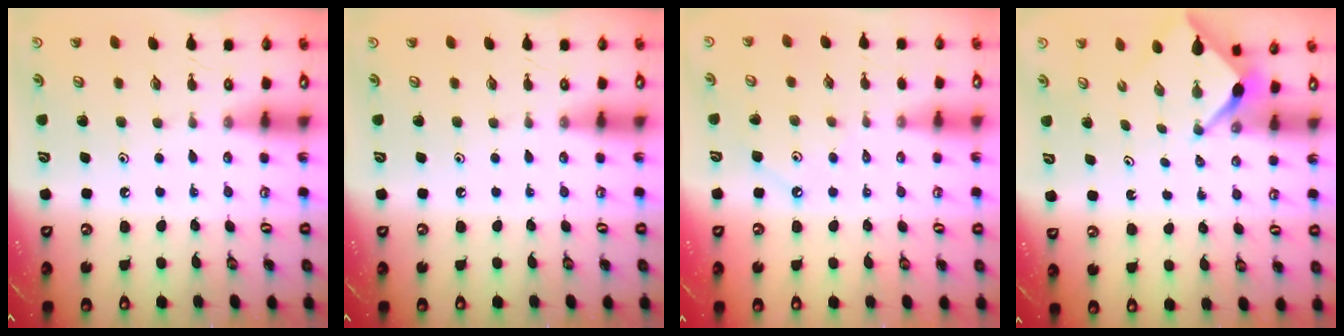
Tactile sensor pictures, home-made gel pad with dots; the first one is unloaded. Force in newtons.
{"total": 0.0}
{"total": 2.4, "press": 2.4, "slide": 0.4}
{"total": 2.4, "press": 2.4, "slide": 0.2}